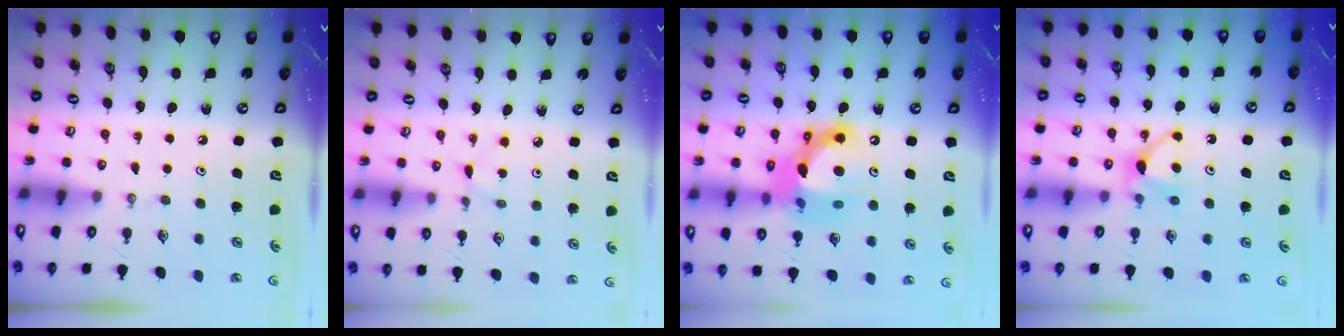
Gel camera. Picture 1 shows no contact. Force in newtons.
{"total": 1.5, "press": 1.4, "slide": 0.2}
{"total": 16.1, "press": 16.0, "slide": 1.4}
{"total": 5.9, "press": 5.8, "slide": 0.8}